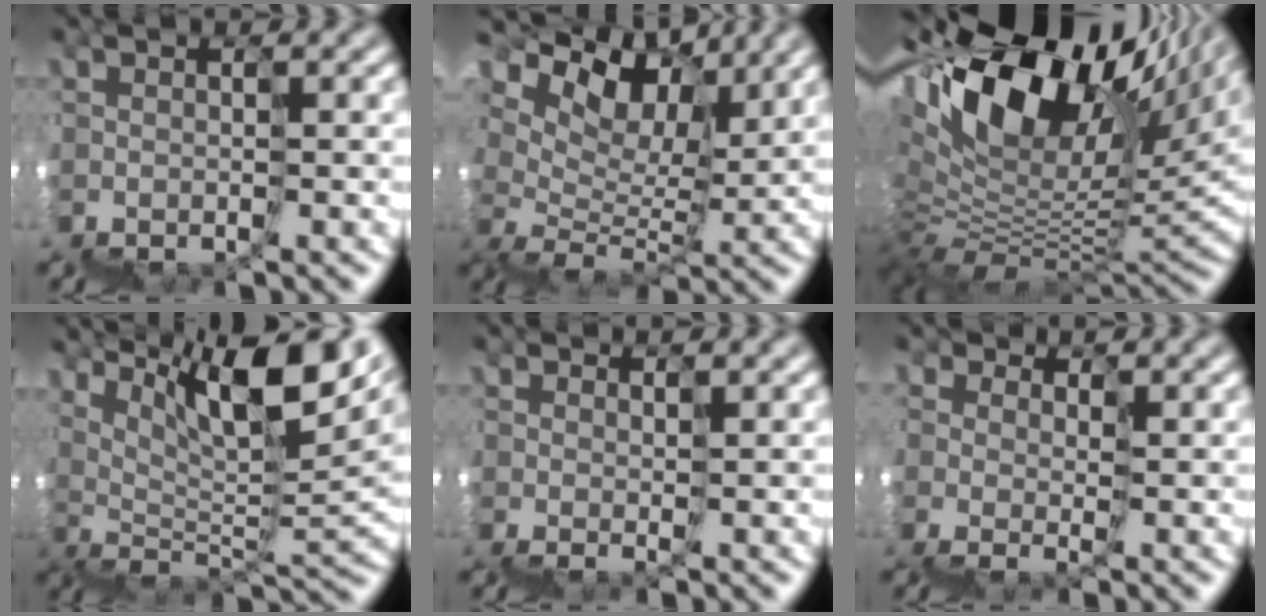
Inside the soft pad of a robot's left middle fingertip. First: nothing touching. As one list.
[{"total": 7.7, "force": [7.1, 2.5, 1.5], "torque": [-0.036, 0.027, 0.117]}, {"total": 13.1, "force": [7.5, 5.6, 9.1], "torque": [-0.155, 0.035, 0.131]}, {"total": 11.1, "force": [8.6, 1.9, 6.8], "torque": [-0.109, 0.030, 0.154]}, {"total": 1.1, "force": [0.2, 0.4, 1.0], "torque": [-0.007, -0.005, 0.009]}, {"total": 2.0, "force": [0.3, 1.6, 1.1], "torque": [-0.018, -0.006, 0.008]}]